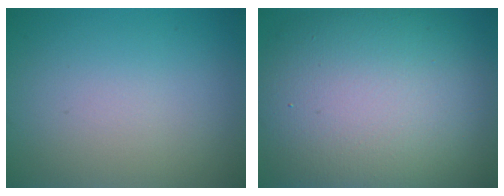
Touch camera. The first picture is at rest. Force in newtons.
{"total": 14.7, "press": 14.6, "slide": 0.9}